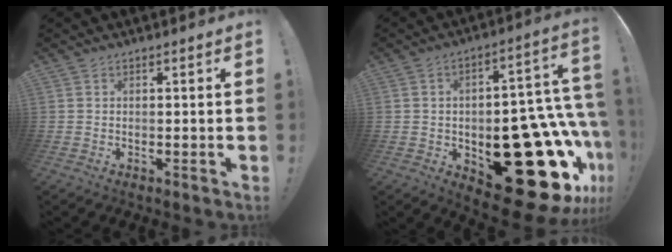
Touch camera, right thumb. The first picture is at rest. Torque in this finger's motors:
{"motor_torque": [2.29, 2.72, 2.43, -0.34, 0.66]}